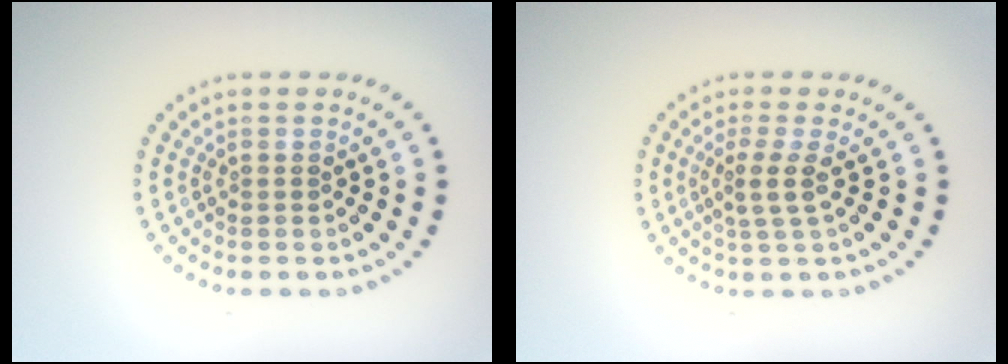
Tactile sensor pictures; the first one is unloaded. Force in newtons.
{"total": 2.2, "press": 1.6, "slide": 1.4}